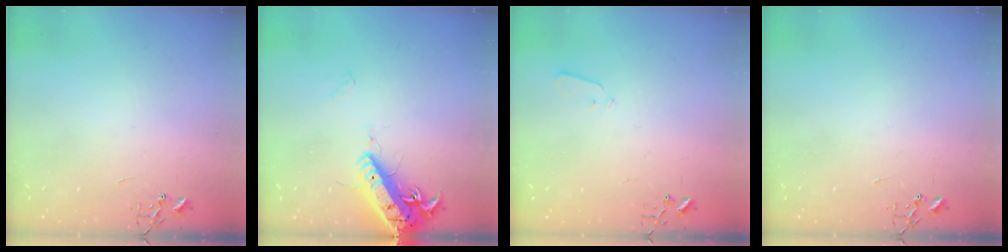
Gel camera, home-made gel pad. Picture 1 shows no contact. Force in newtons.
{"total": 17.1, "press": 16.8, "slide": 3.3}
{"total": 2.8, "press": 2.7, "slide": 0.4}
{"total": 0.0}